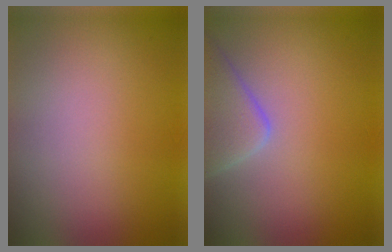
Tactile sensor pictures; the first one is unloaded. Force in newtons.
{"total": 4.3, "press": 4.3, "slide": 0.2}